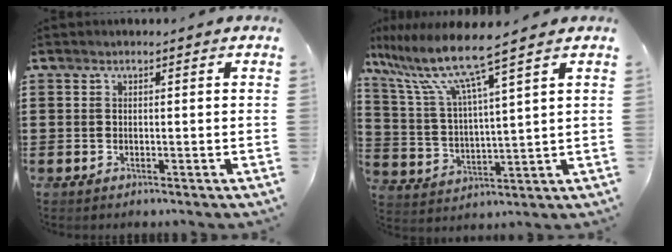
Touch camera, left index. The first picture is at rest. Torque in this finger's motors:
{"motor_torque": [0.71, -0.27, 0.46, 0.21]}